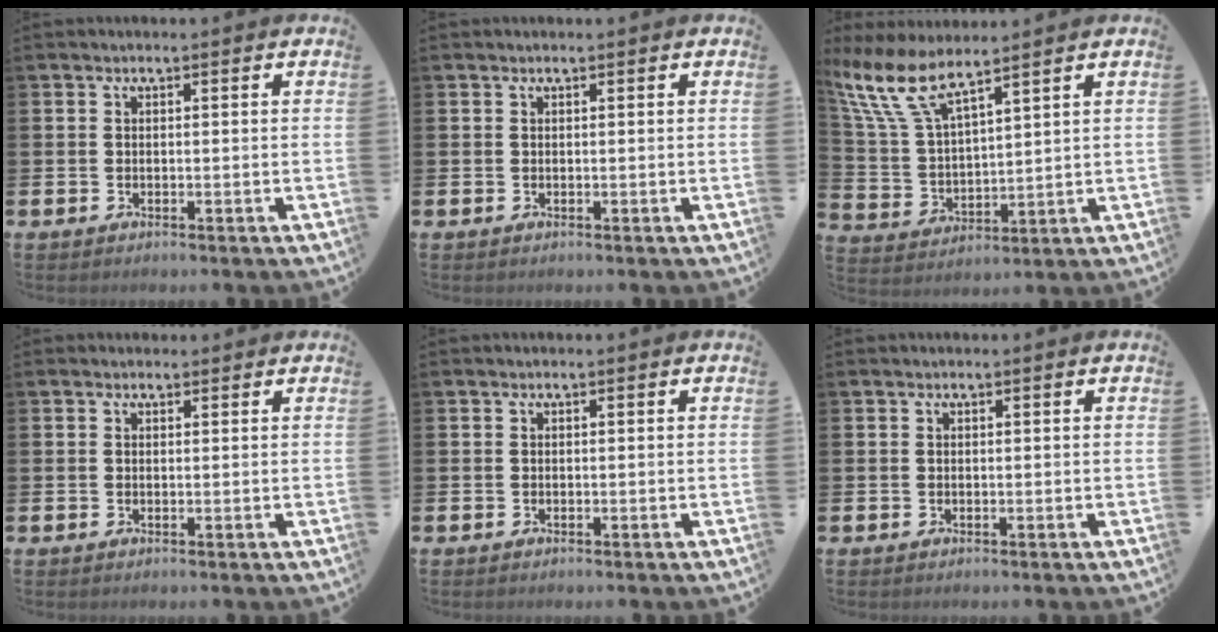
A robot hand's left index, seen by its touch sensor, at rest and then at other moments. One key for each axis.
{"total": 0.0}
{"total": 8.7, "fx": 7.2, "fy": 2.2, "fz": 4.5, "tx": -0.122, "ty": -0.022, "tz": 0.132}
{"total": 0.9, "fx": 0.7, "fy": 0.4, "fz": 0.2, "tx": 0.004, "ty": 0.003, "tz": 0.011}
{"total": 0.0}
{"total": 0.0}